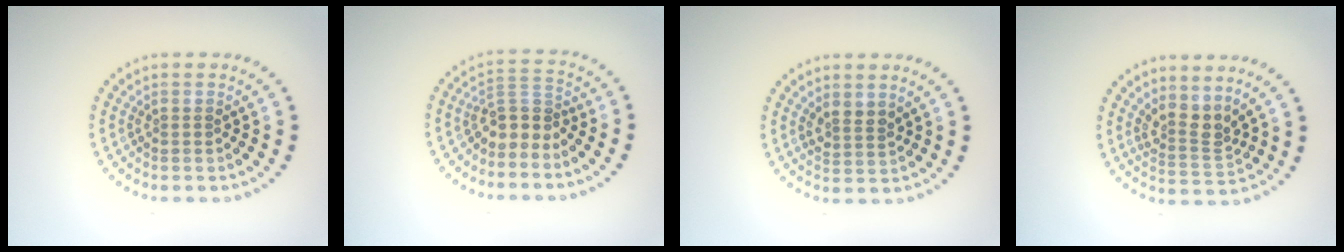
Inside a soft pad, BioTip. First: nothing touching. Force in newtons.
{"total": 2.4, "press": 1.8, "slide": 1.6}
{"total": 1.8, "press": 1.5, "slide": 1.0}
{"total": 2.8, "press": 2.0, "slide": 2.0}